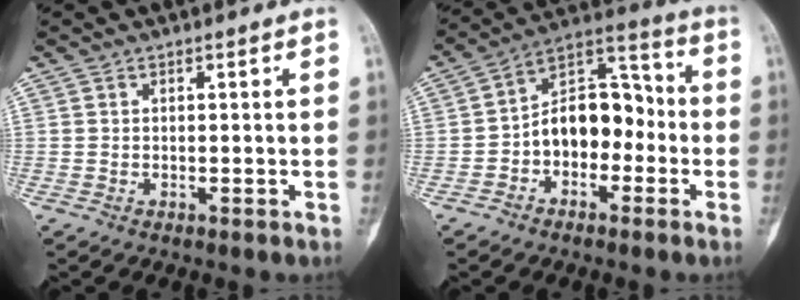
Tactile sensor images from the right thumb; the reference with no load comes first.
{"total": 12.7, "force": [-2.5, 8.5, 9.1], "torque": [-0.111, 0.054, -0.055]}